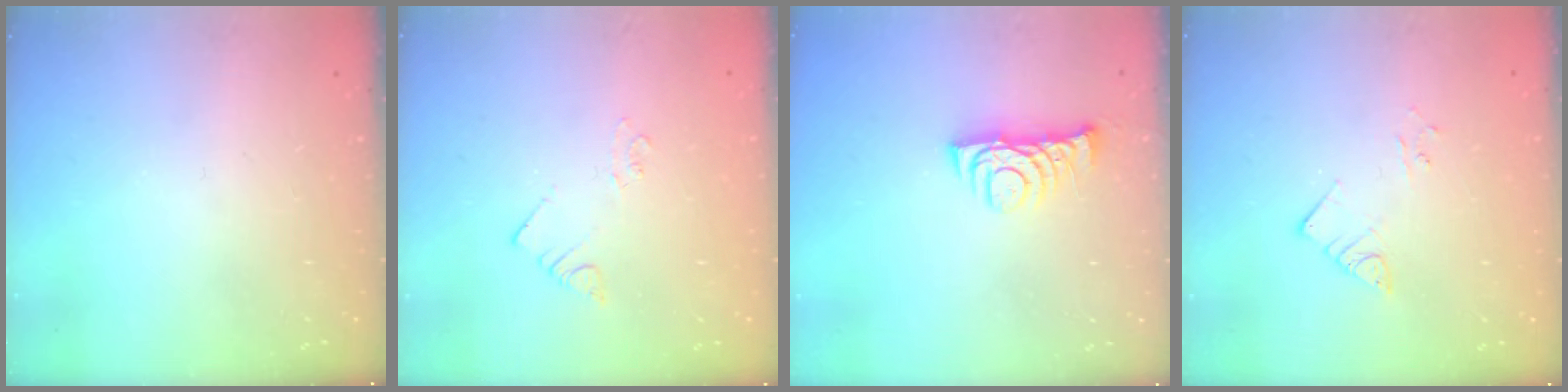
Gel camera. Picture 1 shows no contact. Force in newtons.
{"total": 1.9, "press": 1.9, "slide": 0.1}
{"total": 8.0, "press": 7.9, "slide": 0.8}
{"total": 3.6, "press": 3.6, "slide": 0.3}